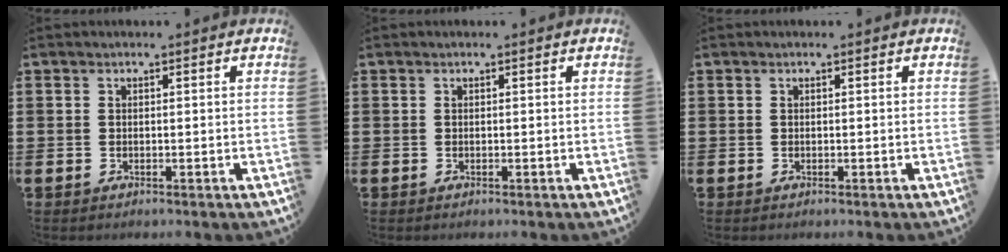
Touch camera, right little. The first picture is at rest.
{"total": 0.0}
{"total": 0.0}